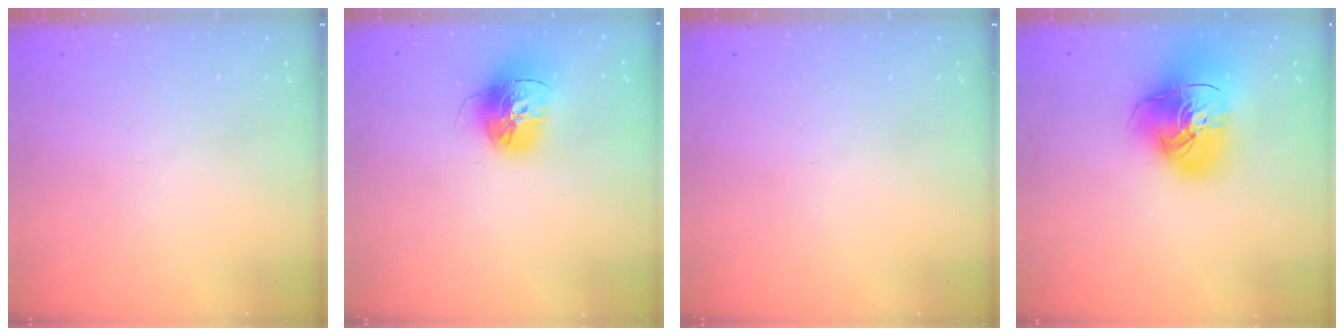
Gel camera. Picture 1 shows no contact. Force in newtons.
{"total": 15.3, "press": 15.2, "slide": 1.4}
{"total": 0.0}
{"total": 19.5, "press": 19.4, "slide": 2.3}